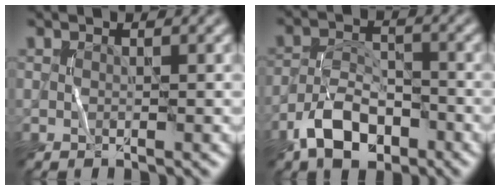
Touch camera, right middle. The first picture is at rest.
{"total": 5.7, "force": [-3.6, 3.1, 3.2], "torque": [-0.052, 0.007, -0.071]}